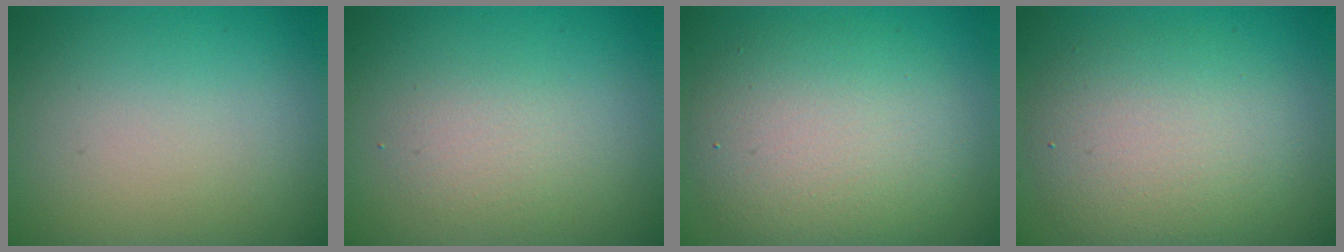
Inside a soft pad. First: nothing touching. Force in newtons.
{"total": 1.7, "press": 1.7, "slide": 0.1}
{"total": 6.6, "press": 6.6, "slide": 0.3}
{"total": 5.1, "press": 5.1, "slide": 0.6}